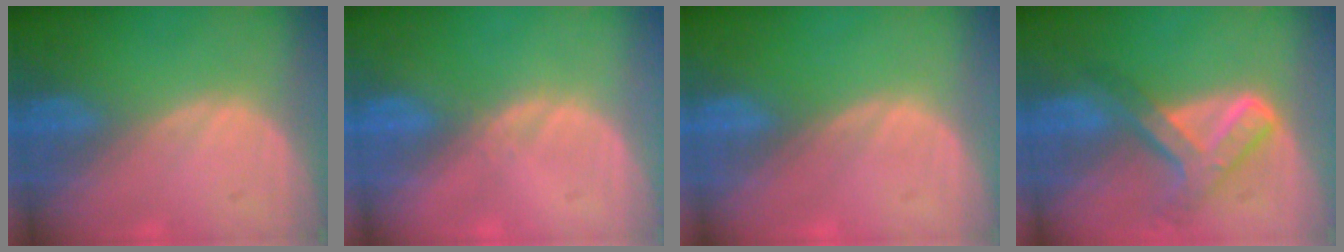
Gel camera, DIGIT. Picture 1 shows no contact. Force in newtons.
{"total": 0.8, "press": 0.6, "slide": 0.5}
{"total": 0.0}
{"total": 7.6, "press": 6.3, "slide": 4.2}